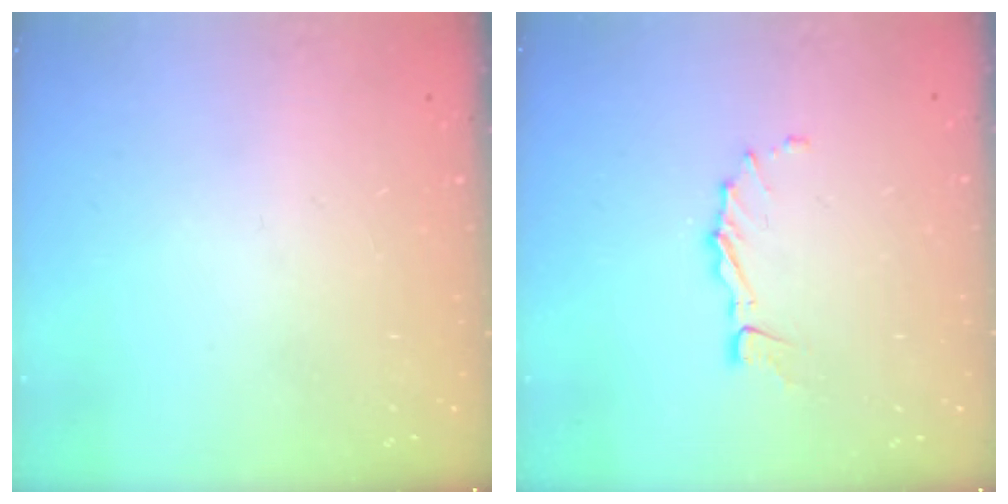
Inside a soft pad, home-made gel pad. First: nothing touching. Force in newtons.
{"total": 5.4, "press": 5.4, "slide": 0.3}